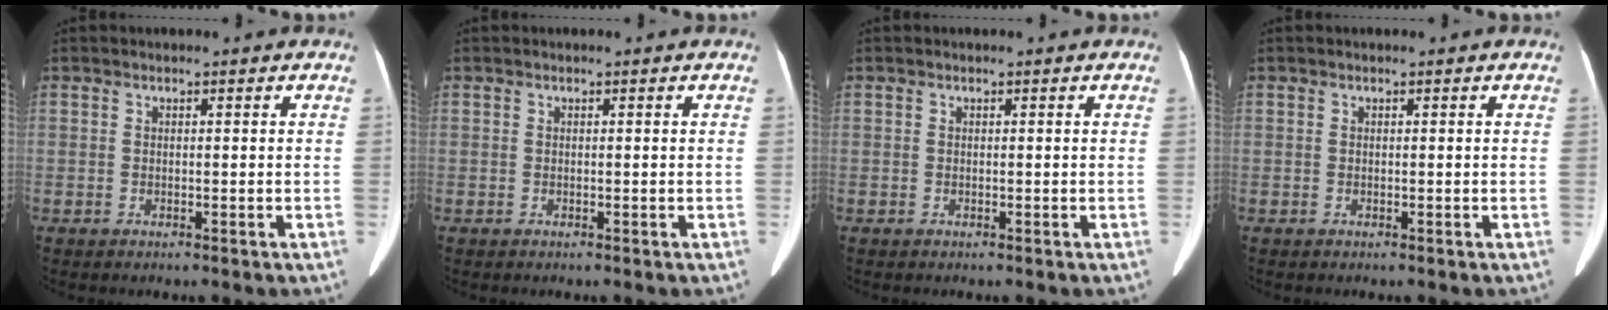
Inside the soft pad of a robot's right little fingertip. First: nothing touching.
{"total": 0.0}
{"total": 0.0}
{"total": 0.0}